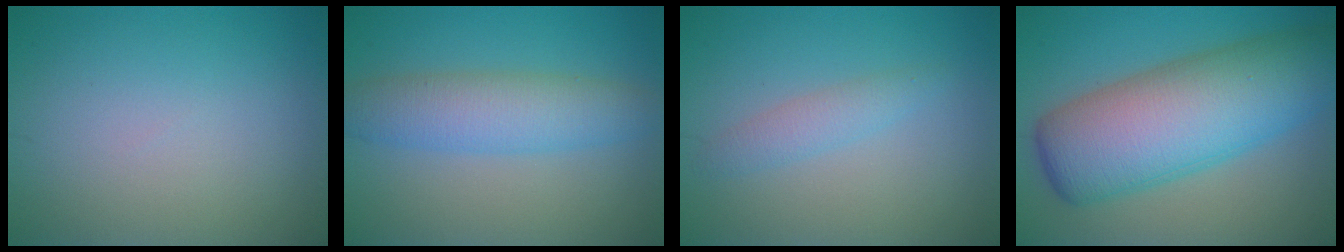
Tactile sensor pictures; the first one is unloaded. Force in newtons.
{"total": 4.9, "press": 4.9, "slide": 0.1}
{"total": 1.8, "press": 1.8, "slide": 0.1}
{"total": 12.2, "press": 12.2, "slide": 0.2}